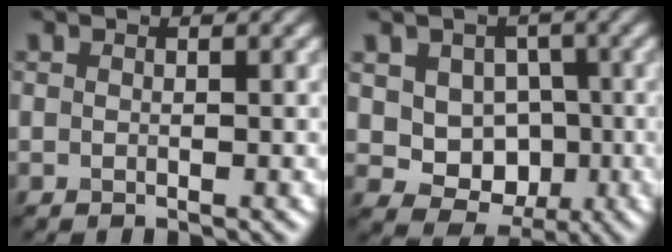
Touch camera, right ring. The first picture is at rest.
{"total": 6.1, "force": [0.2, 5.4, 2.9], "torque": [-0.033, 0.010, -0.010]}